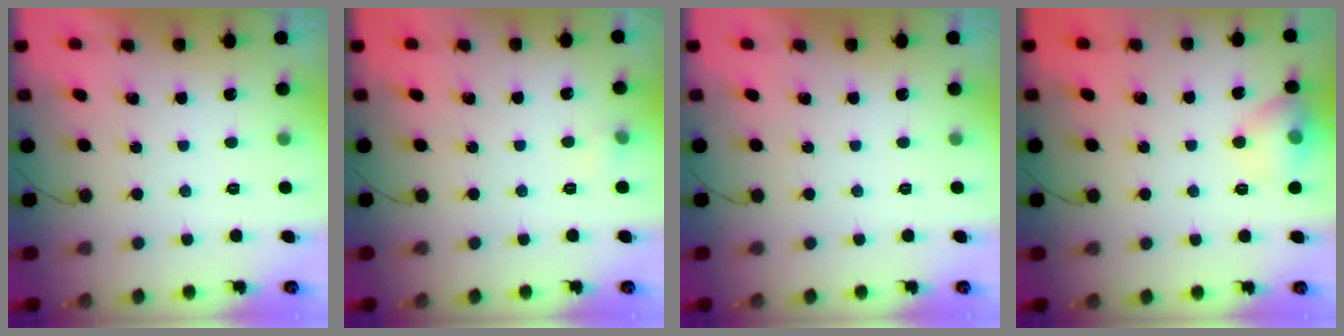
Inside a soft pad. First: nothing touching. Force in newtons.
{"total": 3.9, "press": 3.7, "slide": 1.2}
{"total": 0.0}
{"total": 10.5, "press": 9.0, "slide": 5.4}